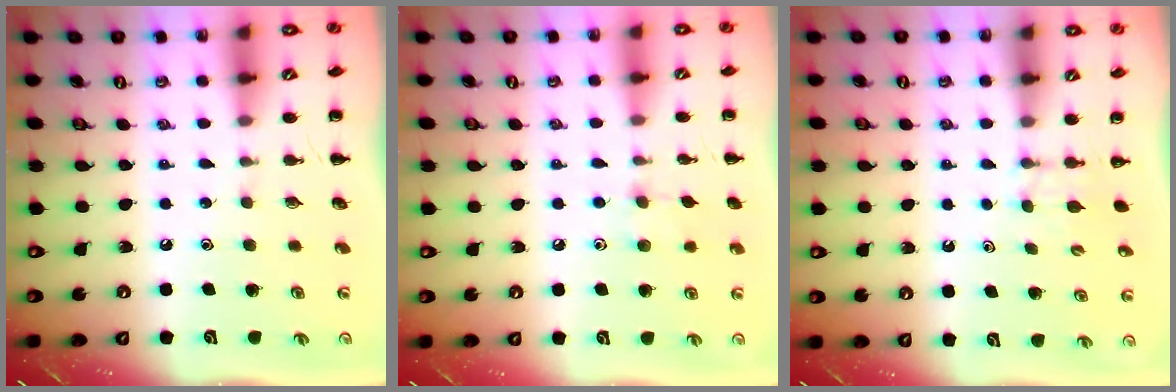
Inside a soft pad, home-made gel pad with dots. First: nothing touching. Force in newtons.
{"total": 6.5, "press": 6.2, "slide": 2.1}
{"total": 2.6, "press": 2.4, "slide": 1.0}